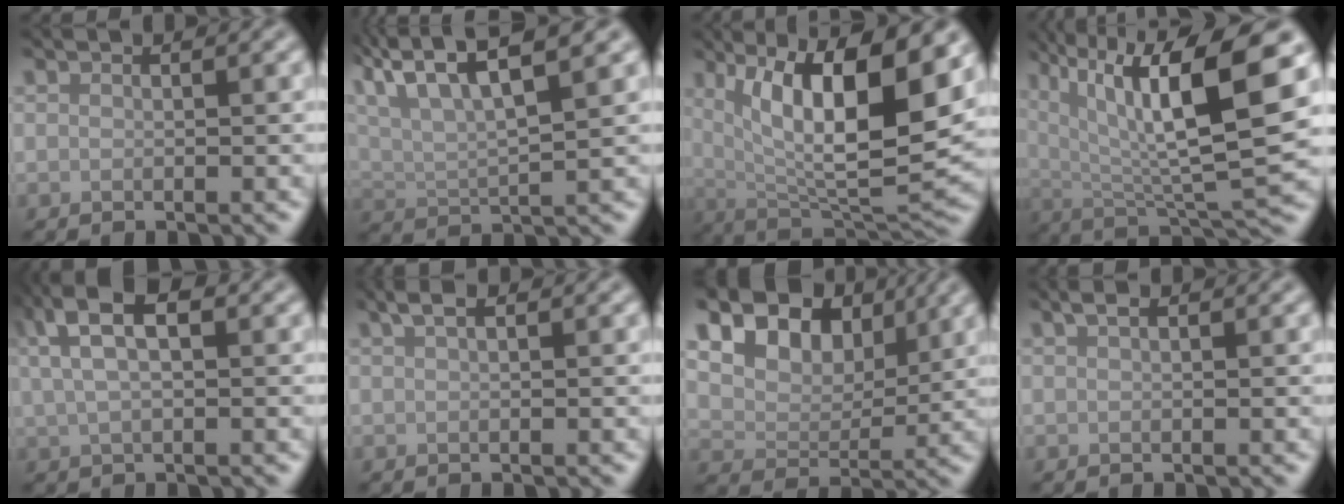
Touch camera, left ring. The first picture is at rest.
{"total": 8.0, "force": [4.9, 2.2, 5.9], "torque": [-0.107, 0.020, 0.084]}
{"total": 13.1, "force": [4.5, 3.9, 11.6], "torque": [-0.177, -0.009, 0.080]}
{"total": 12.9, "force": [4.5, 3.5, 11.6], "torque": [-0.197, 0.004, 0.081]}
{"total": 6.1, "force": [2.7, 2.7, 4.7], "torque": [-0.089, 0.017, 0.044]}
{"total": 1.5, "force": [0.9, 0.5, 1.1], "torque": [-0.019, 0.008, 0.016]}
{"total": 13.3, "force": [7.4, 8.5, 7.1], "torque": [-0.129, 0.029, 0.118]}
{"total": 0.8, "force": [0.5, 0.3, 0.5], "torque": [-0.011, 0.005, 0.010]}